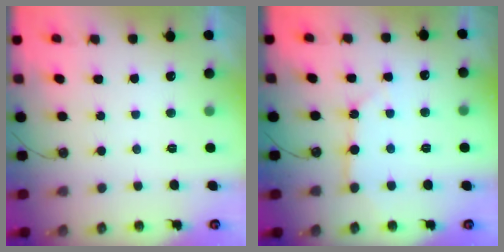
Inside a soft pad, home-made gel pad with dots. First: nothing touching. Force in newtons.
{"total": 4.9, "press": 4.9, "slide": 0.4}